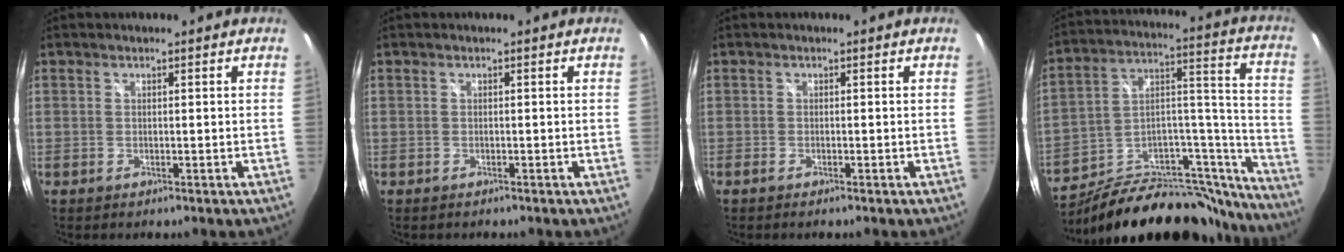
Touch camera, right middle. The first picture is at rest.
{"total": 0.0}
{"total": 0.8, "force": [-0.7, 0.0, 0.4], "torque": [-0.009, -0.003, -0.015]}
{"total": 30.2, "force": [-23.8, 12.1, 14.2], "torque": [-0.185, 0.061, -0.338]}